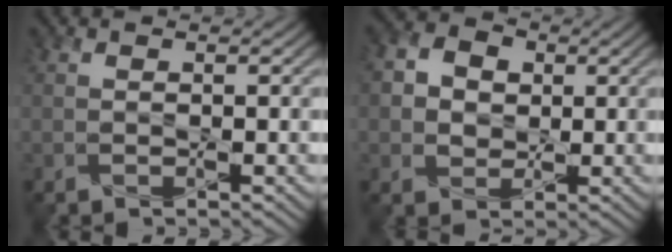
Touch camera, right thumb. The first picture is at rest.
{"total": 5.2, "force": [0.8, 4.5, 2.6], "torque": [-0.073, 0.007, 0.002]}